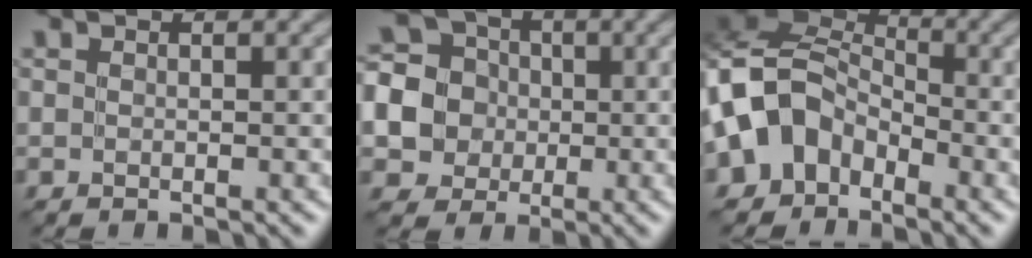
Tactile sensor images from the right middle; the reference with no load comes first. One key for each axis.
{"total": 11.4, "fx": -0.8, "fy": 10.8, "fz": 3.6, "tx": -0.113, "ty": 0.020, "tz": -0.034}
{"total": 7.4, "fx": -3.4, "fy": 5.6, "fz": 3.5, "tx": -0.055, "ty": 0.010, "tz": -0.090}